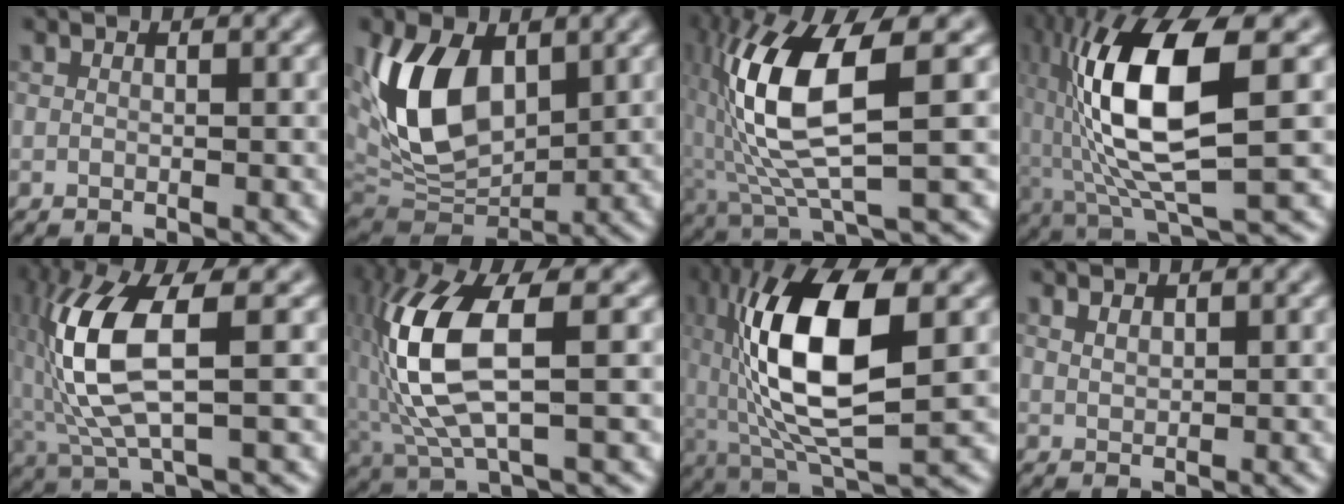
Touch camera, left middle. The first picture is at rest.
{"total": 9.5, "force": [1.6, 6.0, 7.1], "torque": [-0.173, 0.000, 0.034]}
{"total": 8.9, "force": [0.5, 2.5, 8.6], "torque": [-0.183, 0.004, 0.023]}
{"total": 10.9, "force": [0.0, 3.3, 10.4], "torque": [-0.208, 0.007, 0.014]}
{"total": 8.2, "force": [0.0, 2.7, 7.8], "torque": [-0.182, 0.007, 0.013]}
{"total": 9.1, "force": [-0.1, 3.2, 8.5], "torque": [-0.198, 0.007, 0.010]}
{"total": 12.0, "force": [0.5, 4.7, 11.0], "torque": [-0.207, 0.012, 0.016]}
{"total": 0.0}